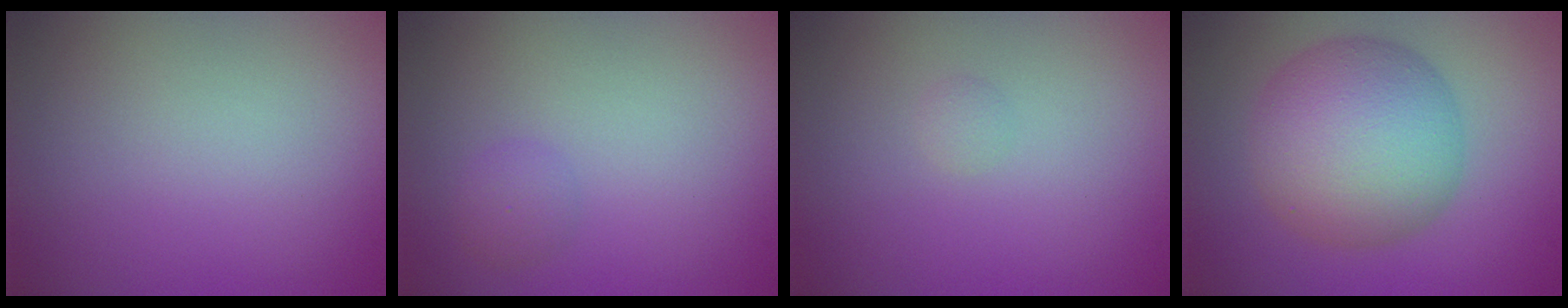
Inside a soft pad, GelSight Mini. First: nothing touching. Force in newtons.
{"total": 1.3, "press": 1.2, "slide": 0.1}
{"total": 0.6, "press": 0.6, "slide": 0.0}
{"total": 9.7, "press": 9.7, "slide": 0.1}